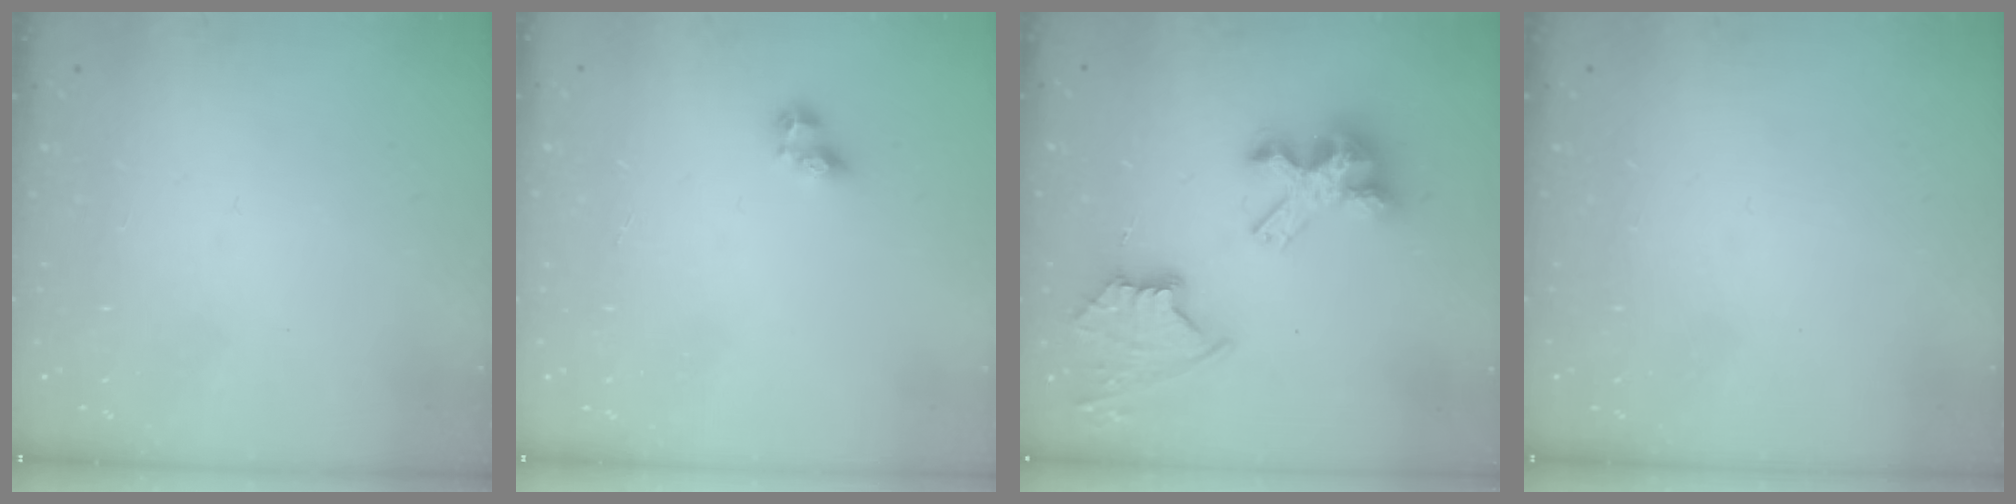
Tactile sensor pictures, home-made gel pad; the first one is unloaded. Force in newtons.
{"total": 3.3, "press": 3.1, "slide": 1.2}
{"total": 9.8, "press": 9.8, "slide": 0.7}
{"total": 0.0}